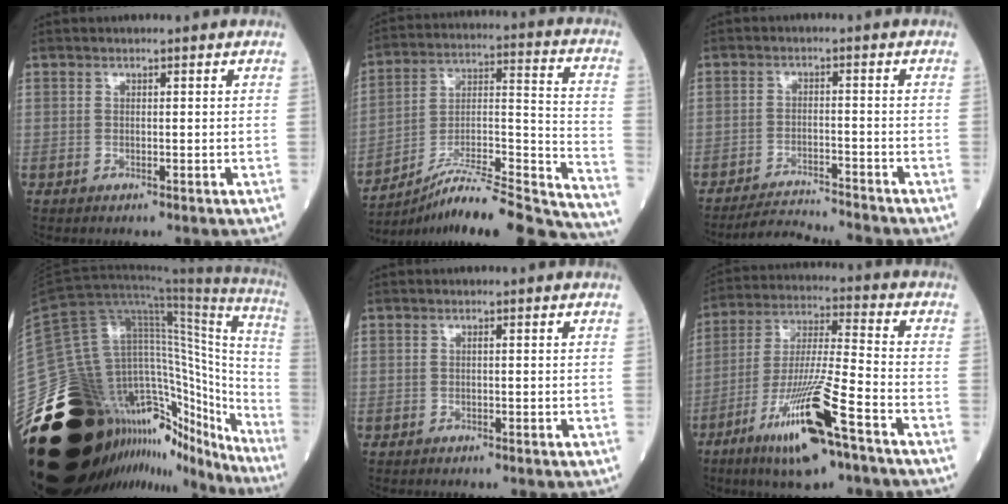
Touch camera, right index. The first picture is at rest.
{"total": 27.1, "force": [-23.8, 1.4, 12.9], "torque": [-0.137, 0.006, -0.361]}
{"total": 6.6, "force": [-6.5, -1.4, 0.4], "torque": [-0.009, -0.010, -0.113]}
{"total": 47.8, "force": [-32.4, 17.5, 30.4], "torque": [-0.468, -0.040, -0.479]}
{"total": 0.0}
{"total": 15.6, "force": [-8.4, 1.1, 13.1], "torque": [-0.262, -0.028, -0.150]}